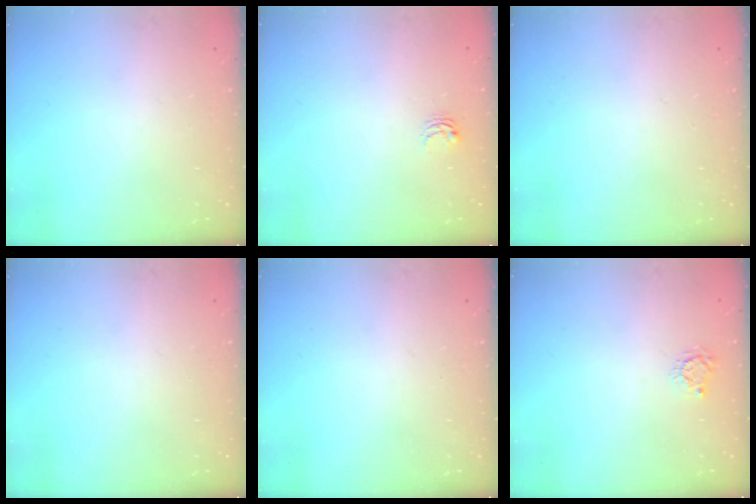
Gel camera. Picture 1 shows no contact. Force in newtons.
{"total": 3.3, "press": 3.3, "slide": 0.2}
{"total": 0.0}
{"total": 0.0}
{"total": 0.0}
{"total": 3.3, "press": 3.2, "slide": 0.4}